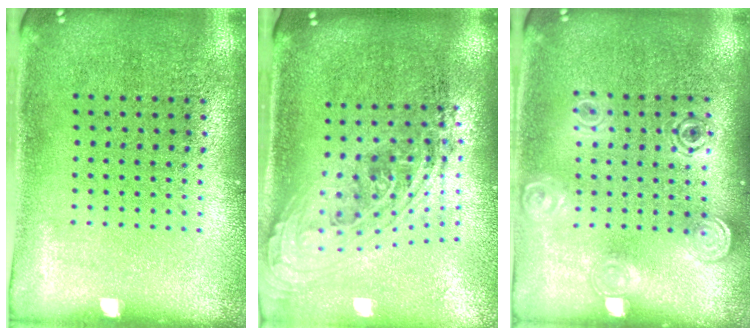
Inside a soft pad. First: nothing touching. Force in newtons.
{"total": 2.1, "press": 1.6, "slide": 1.4}
{"total": 1.4, "press": 1.2, "slide": 0.7}